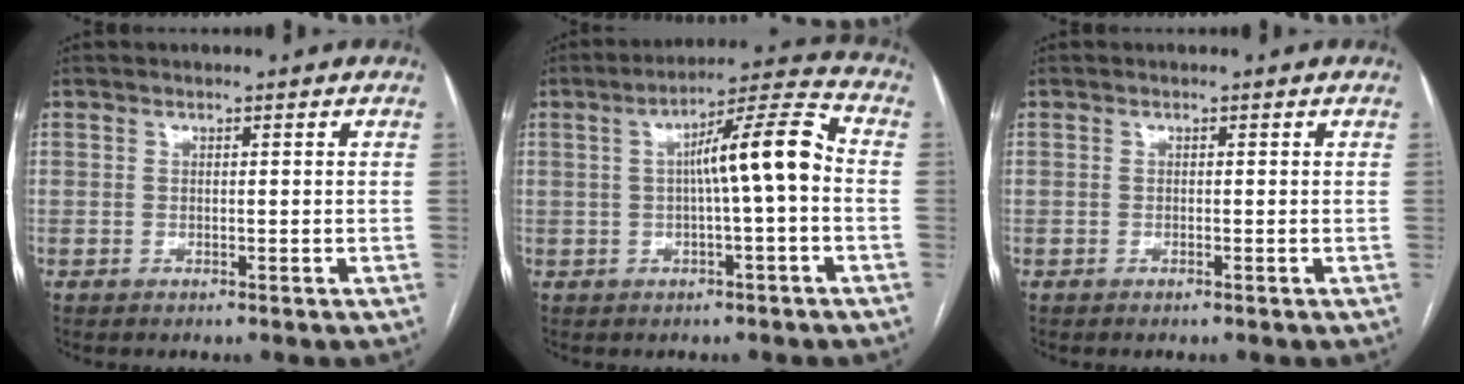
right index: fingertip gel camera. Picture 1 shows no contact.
{"total": 10.0, "force": [0.0, 0.5, 10.0], "torque": [-0.156, 0.027, 0.000]}
{"total": 0.0}